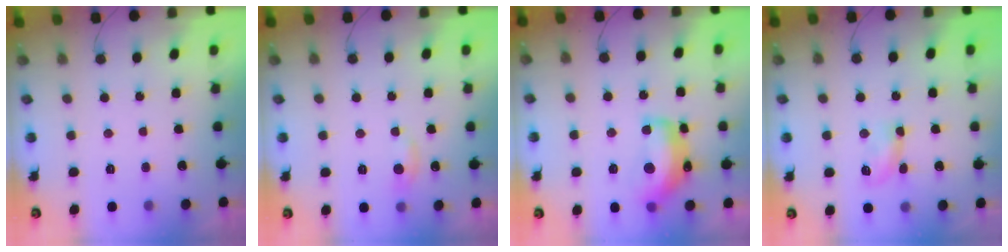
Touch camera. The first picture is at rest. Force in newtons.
{"total": 4.9, "press": 4.8, "slide": 0.7}
{"total": 13.8, "press": 13.8, "slide": 1.0}
{"total": 5.1, "press": 5.0, "slide": 0.7}